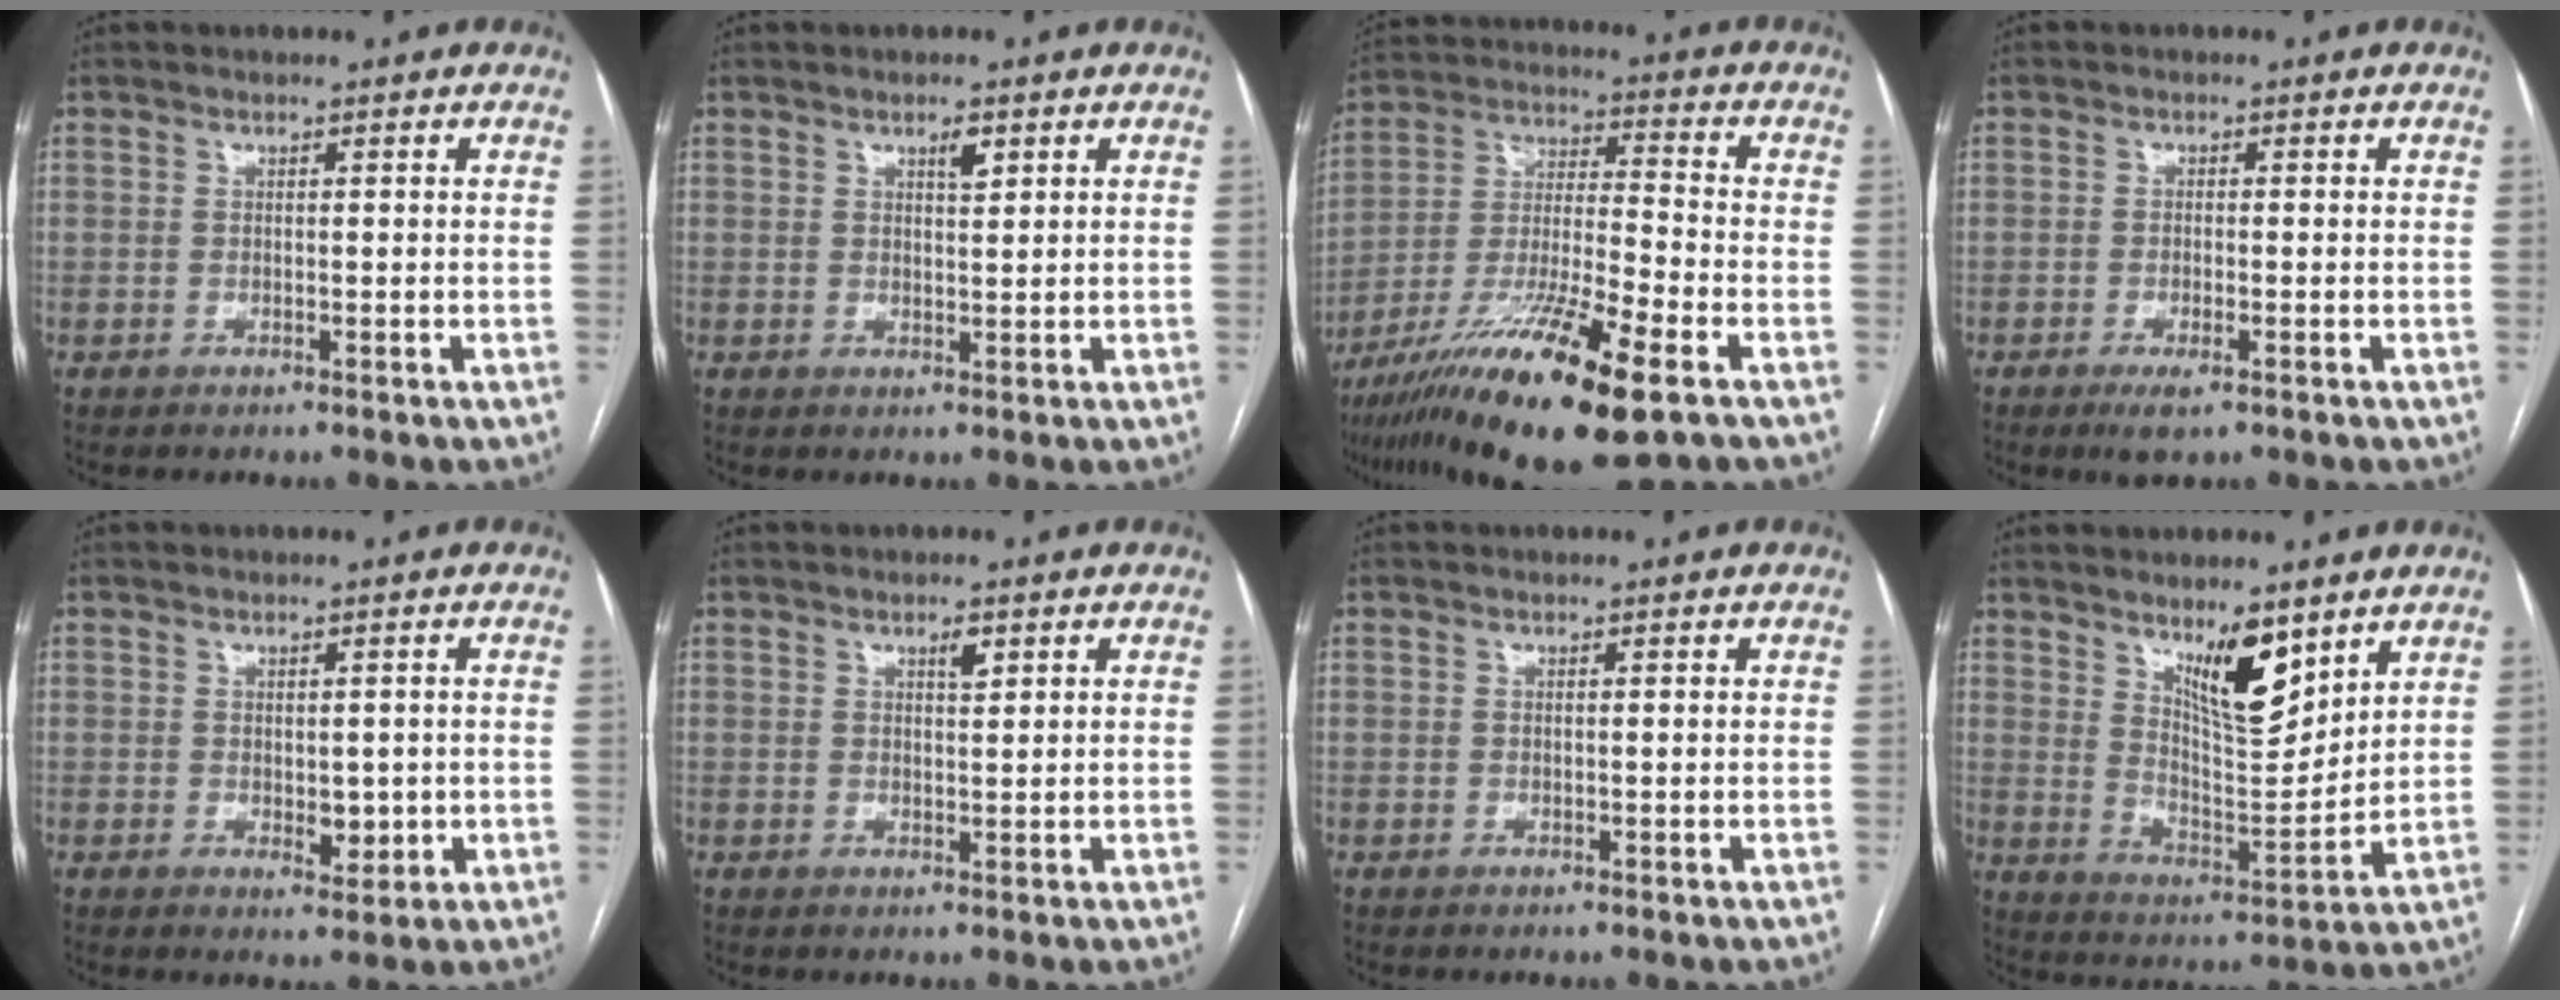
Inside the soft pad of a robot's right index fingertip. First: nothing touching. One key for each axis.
{"total": 2.0, "fx": 1.1, "fy": 0.5, "fz": 1.5, "tx": -0.027, "ty": -0.002, "tz": 0.018}
{"total": 19.1, "fx": -11.1, "fy": 1.5, "fz": 15.5, "tx": -0.285, "ty": -0.036, "tz": -0.194}
{"total": 3.4, "fx": -2.0, "fy": 0.8, "fz": 2.6, "tx": -0.049, "ty": -0.004, "tz": -0.030}
{"total": 3.1, "fx": -0.3, "fy": 1.8, "fz": 2.5, "tx": -0.030, "ty": -0.004, "tz": 0.004}
{"total": 1.8, "fx": 1.0, "fy": 0.5, "fz": 1.4, "tx": -0.023, "ty": -0.002, "tz": 0.015}
{"total": 0.0}
{"total": 9.8, "fx": 6.3, "fy": 2.5, "fz": 7.1, "tx": -0.126, "ty": -0.010, "tz": 0.116}